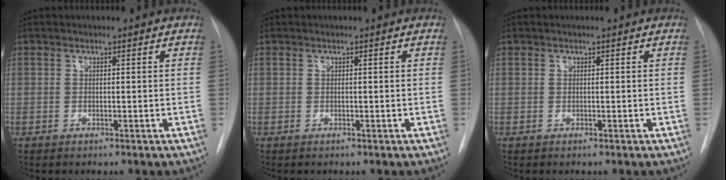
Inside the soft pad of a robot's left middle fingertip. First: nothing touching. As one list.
[{"total": 0.0}, {"total": 0.0}]